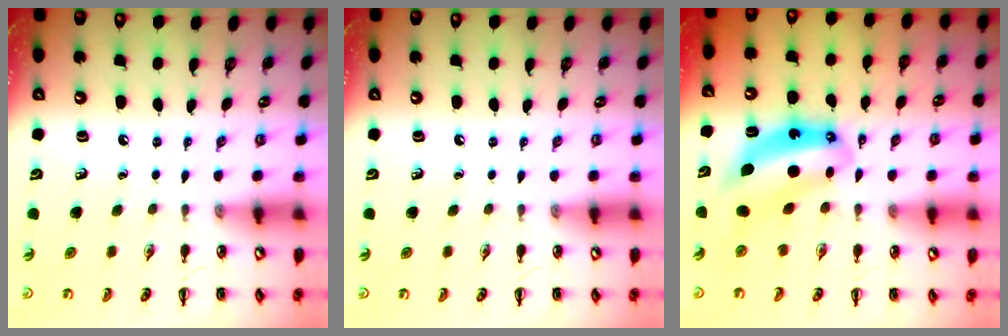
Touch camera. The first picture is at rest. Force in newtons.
{"total": 0.0}
{"total": 8.8, "press": 8.6, "slide": 1.9}